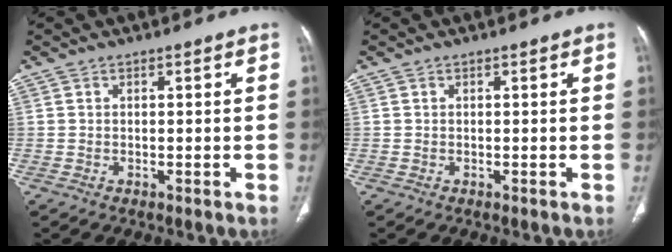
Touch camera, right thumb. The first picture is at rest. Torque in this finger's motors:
{"motor_torque": [-0.04, 0.05, -0.04, 0.04, 0.03]}